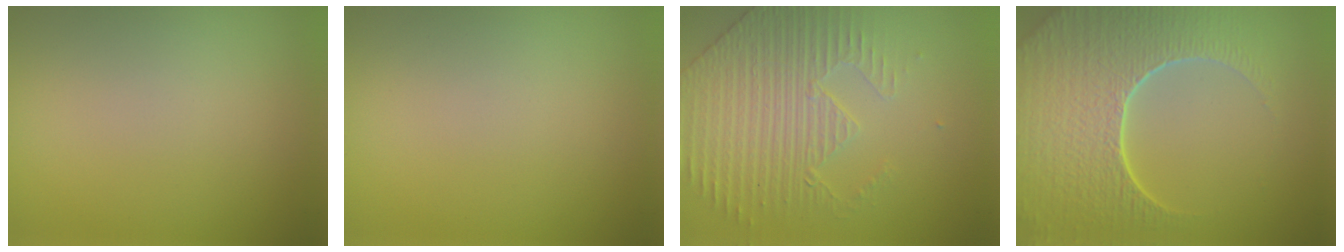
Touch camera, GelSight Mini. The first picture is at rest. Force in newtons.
{"total": 0.0}
{"total": 4.2, "press": 3.8, "slide": 1.8}
{"total": 9.4, "press": 6.7, "slide": 6.6}